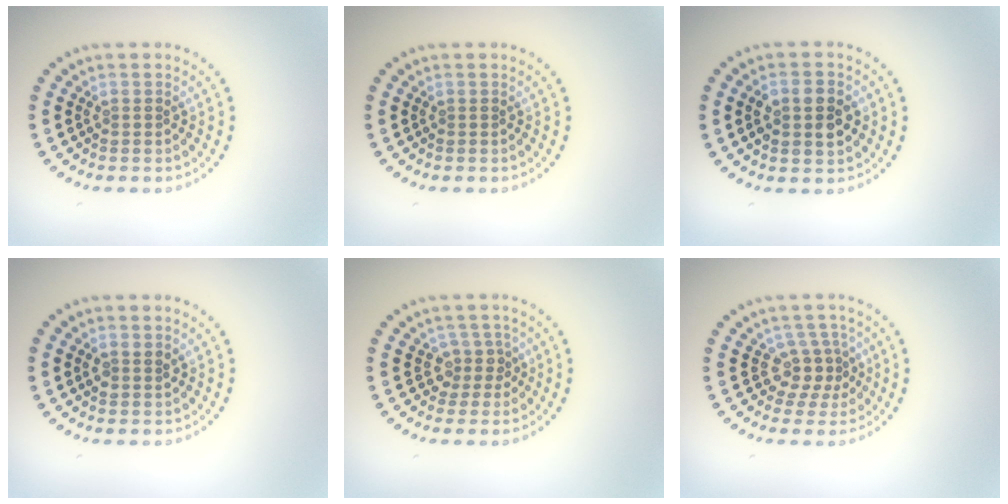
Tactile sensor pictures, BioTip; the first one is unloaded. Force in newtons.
{"total": 0.0}
{"total": 3.8, "press": 3.7, "slide": 0.3}
{"total": 1.2, "press": 1.1, "slide": 0.4}
{"total": 2.0, "press": 1.5, "slide": 1.3}
{"total": 2.6, "press": 1.9, "slide": 1.8}